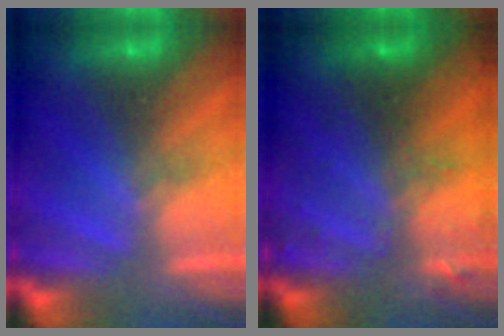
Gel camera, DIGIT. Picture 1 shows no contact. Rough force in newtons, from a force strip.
{"total": 2.9}